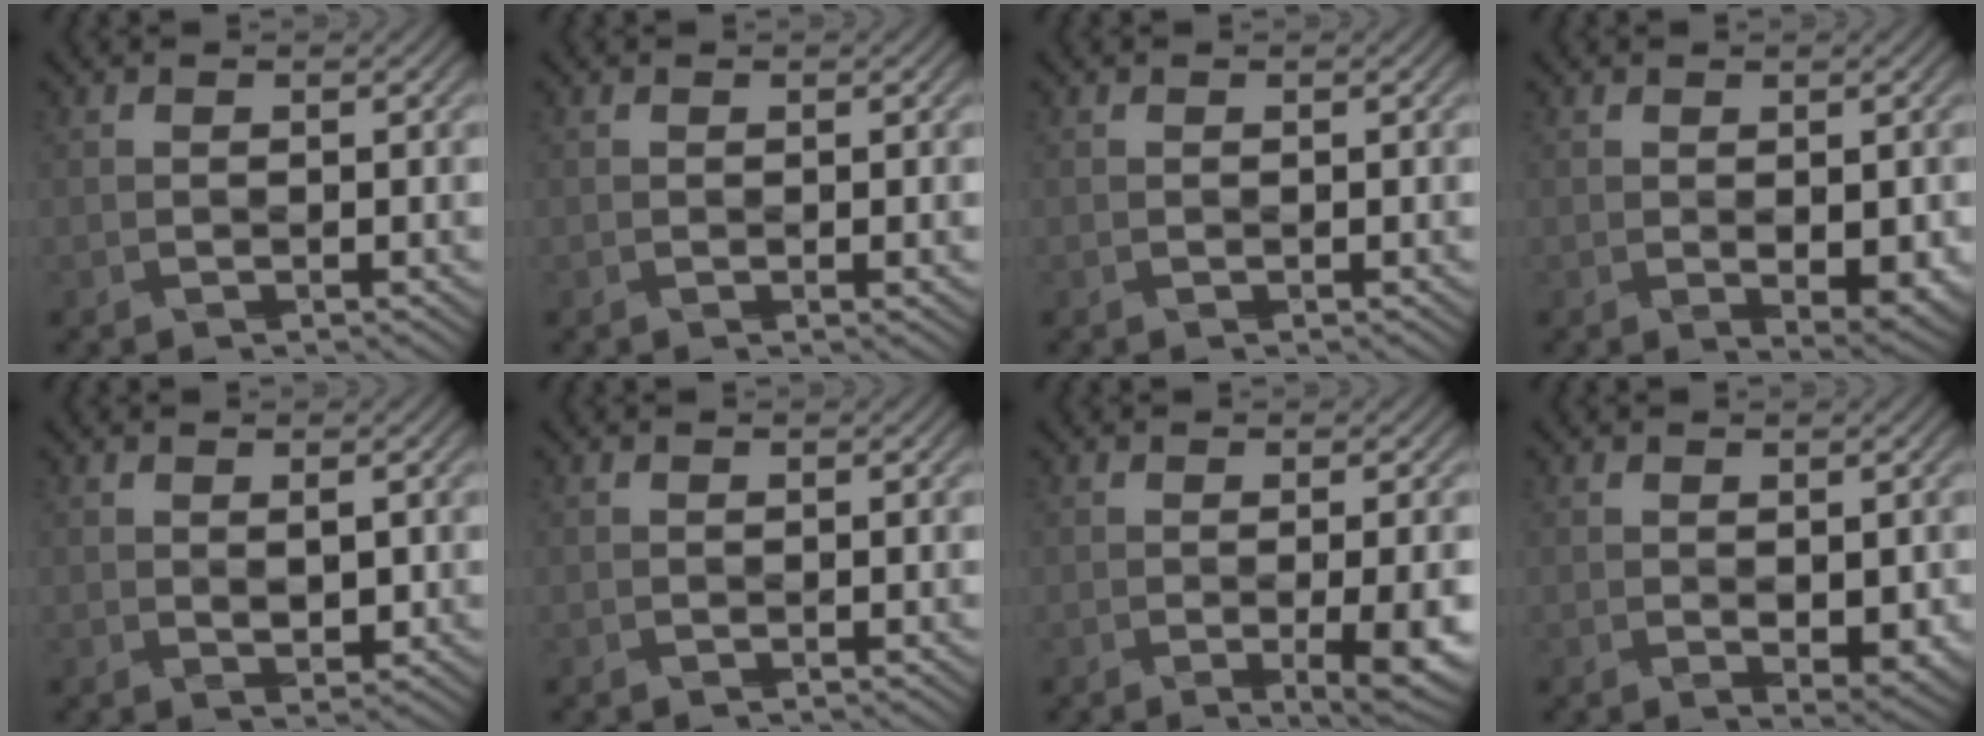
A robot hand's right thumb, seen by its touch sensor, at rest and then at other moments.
{"total": 0.6, "force": [0.0, 0.1, 0.6], "torque": [-0.007, -0.004, 0.000]}
{"total": 0.0}
{"total": 3.3, "force": [-0.3, 1.6, 2.9], "torque": [-0.048, -0.012, 0.004]}
{"total": 2.0, "force": [0.4, 1.0, 1.7], "torque": [-0.034, -0.006, 0.011]}
{"total": 0.0}
{"total": 5.3, "force": [-1.2, 1.2, 5.1], "torque": [-0.078, -0.009, -0.011]}
{"total": 2.9, "force": [-0.1, 1.5, 2.5], "torque": [-0.038, -0.011, 0.007]}